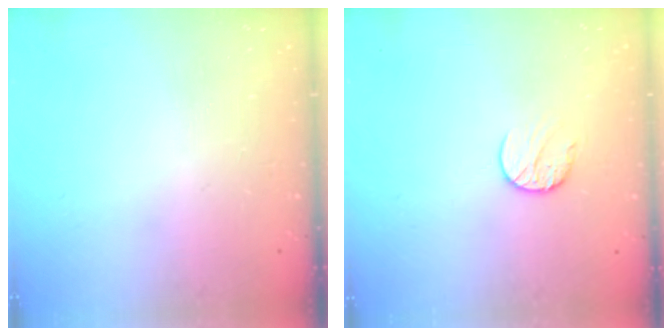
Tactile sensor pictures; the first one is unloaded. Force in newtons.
{"total": 7.1, "press": 7.1, "slide": 0.8}